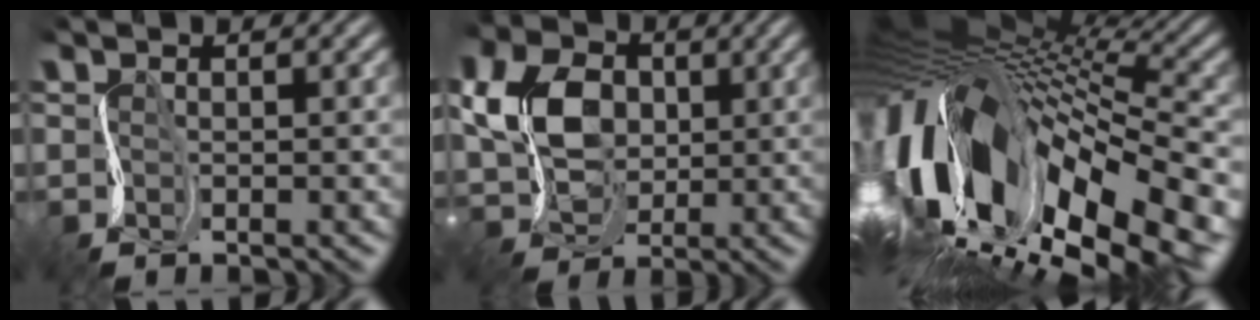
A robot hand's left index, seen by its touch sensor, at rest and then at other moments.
{"total": 6.4, "force": [1.7, 5.1, 3.4], "torque": [-0.086, 0.010, 0.032]}
{"total": 17.4, "force": [-0.6, 7.9, 15.5], "torque": [-0.258, -0.017, 0.009]}